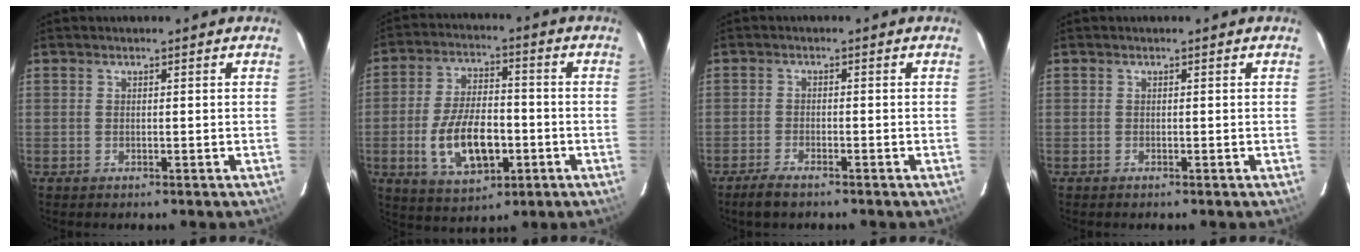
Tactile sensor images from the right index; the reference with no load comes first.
{"total": 13.4, "force": [-3.7, 6.7, 11.0], "torque": [-0.220, 0.001, -0.052]}
{"total": 3.7, "force": [-2.9, 0.9, 2.0], "torque": [-0.058, -0.006, -0.059]}
{"total": 0.0}